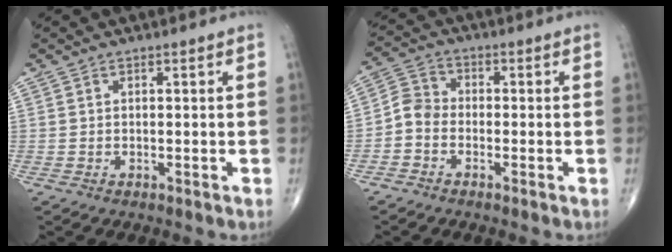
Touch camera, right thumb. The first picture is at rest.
{"total": 4.6, "force": [-1.9, 3.7, 2.0], "torque": [-0.027, 0.019, -0.052]}